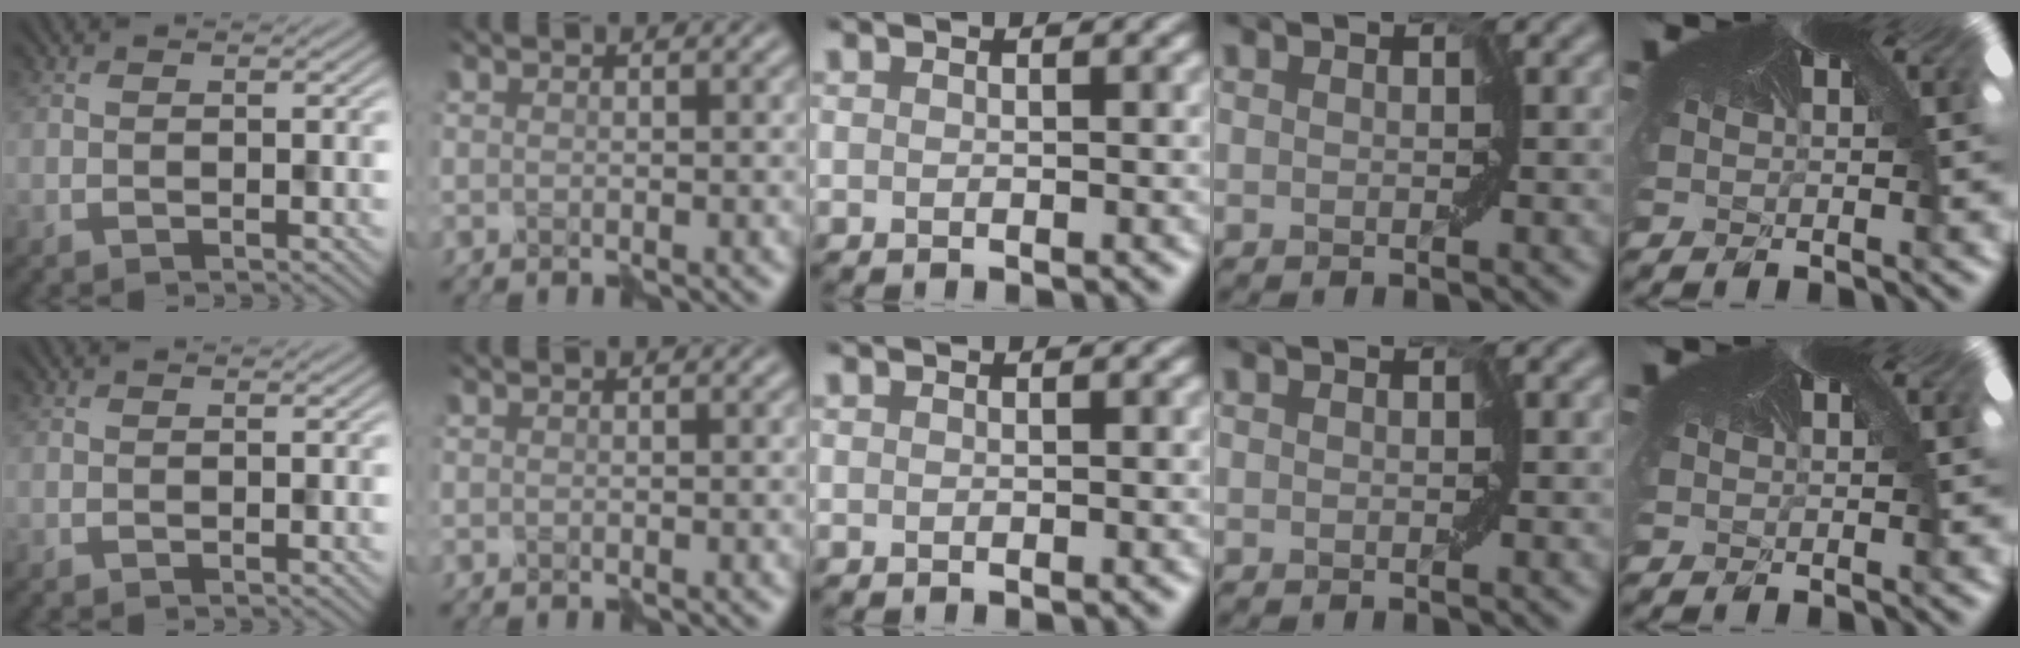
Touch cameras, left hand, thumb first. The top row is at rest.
{}